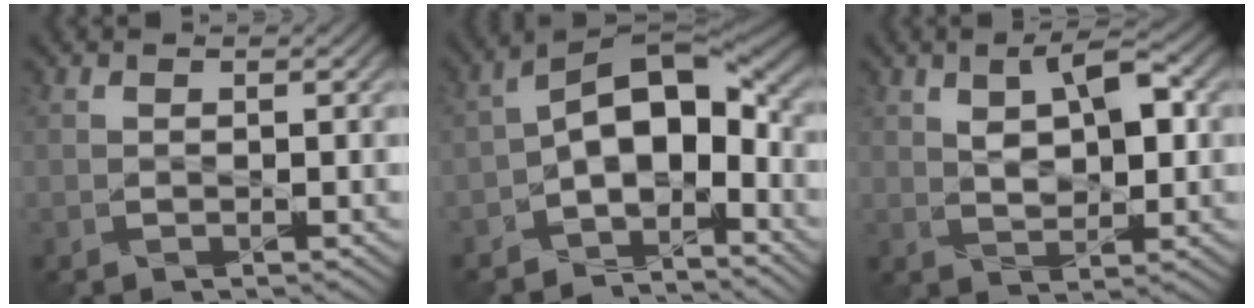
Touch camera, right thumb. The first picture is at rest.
{"total": 10.8, "force": [-3.4, 6.0, 8.2], "torque": [-0.126, 0.006, -0.074]}
{"total": 6.7, "force": [2.0, 3.3, 5.5], "torque": [-0.093, 0.005, 0.032]}